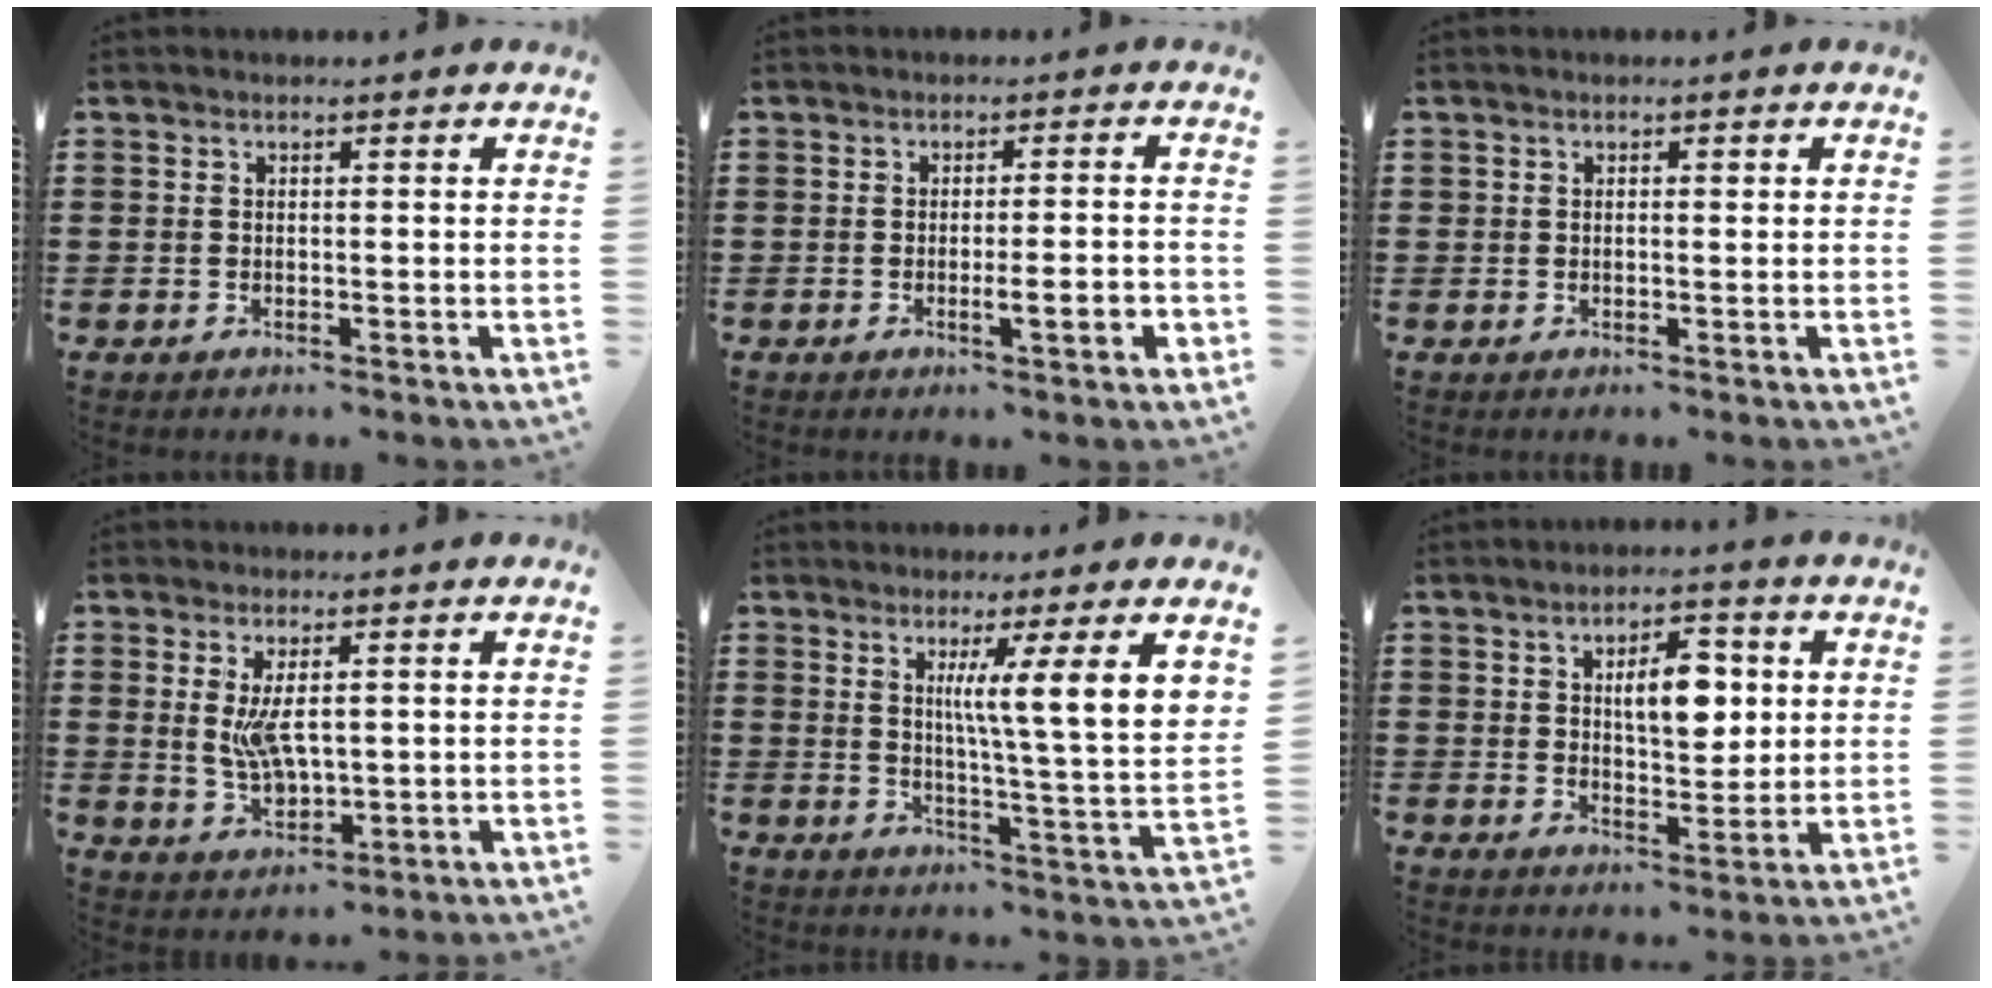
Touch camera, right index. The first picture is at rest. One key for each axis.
{"total": 4.0, "fx": -1.3, "fy": 0.3, "fz": 3.8, "tx": -0.062, "ty": -0.008, "tz": -0.021}
{"total": 0.6, "fx": 0.0, "fy": 0.2, "fz": 0.5, "tx": -0.010, "ty": 0.000, "tz": 0.000}
{"total": 5.5, "fx": 0.7, "fy": 2.3, "fz": 4.9, "tx": -0.107, "ty": -0.001, "tz": 0.010}
{"total": 8.1, "fx": 3.9, "fy": -0.7, "fz": 7.1, "tx": -0.121, "ty": -0.028, "tz": 0.055}
{"total": 7.3, "fx": 2.0, "fy": 3.1, "fz": 6.3, "tx": -0.096, "ty": -0.001, "tz": 0.024}